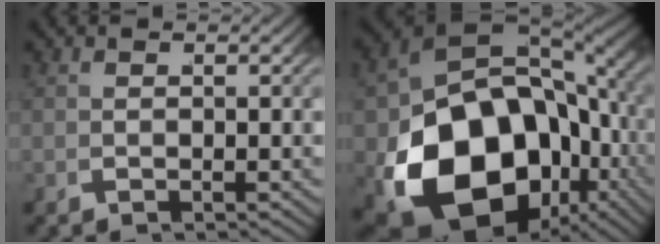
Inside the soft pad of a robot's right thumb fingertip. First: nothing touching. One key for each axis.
{"total": 23.6, "fx": -4.1, "fy": 15.7, "fz": 17.1, "tx": -0.343, "ty": -0.084, "tz": -0.017}